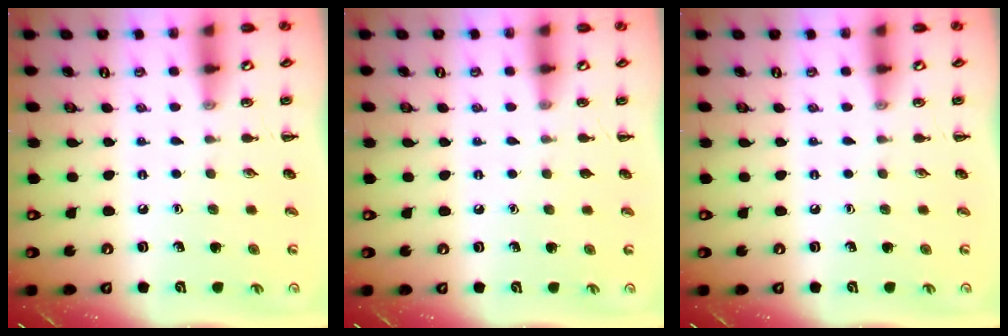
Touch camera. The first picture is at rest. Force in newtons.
{"total": 0.6, "press": 0.6, "slide": 0.1}
{"total": 0.0}